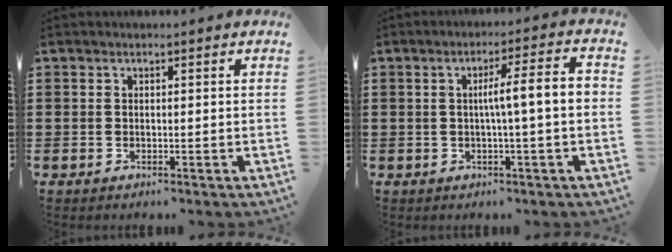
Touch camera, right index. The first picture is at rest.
{"total": 5.6, "force": [-0.1, 0.3, 5.6], "torque": [-0.095, -0.002, -0.011]}